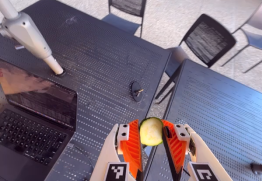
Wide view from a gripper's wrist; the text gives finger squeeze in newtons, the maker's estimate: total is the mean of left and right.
{"total": 6.1, "left": 5.8, "right": 6.4}